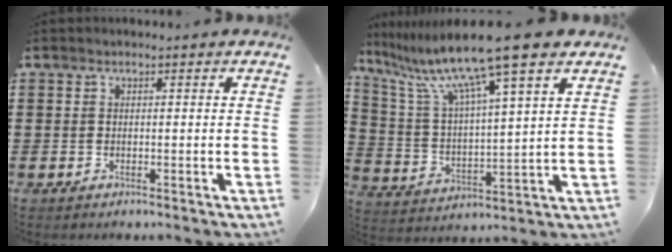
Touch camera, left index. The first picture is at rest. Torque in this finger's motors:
{"motor_torque": [1.43, -0.71, 1.05, 0.21]}